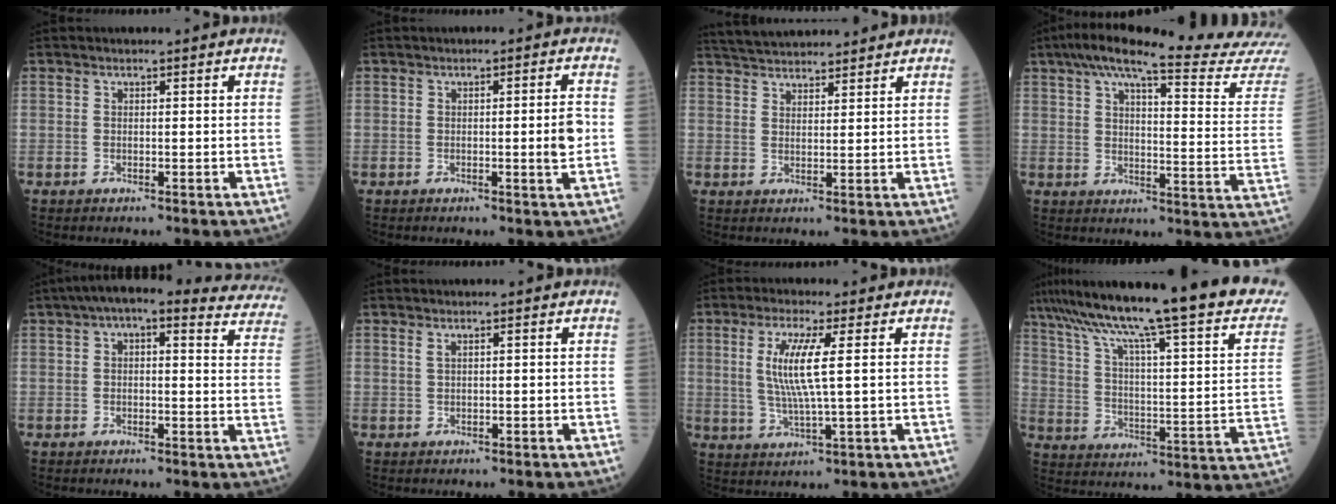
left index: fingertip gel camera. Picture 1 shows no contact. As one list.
[{"total": 3.0, "force": [-0.5, -0.4, 3.0], "torque": [-0.042, -0.007, -0.009]}, {"total": 10.8, "force": [10.2, 1.8, 3.1], "torque": [-0.053, 0.031, 0.158]}, {"total": 23.5, "force": [21.2, -1.3, 10.1], "torque": [-0.149, -0.082, 0.259]}, {"total": 18.2, "force": [15.4, 5.5, 8.0], "torque": [-0.077, 0.031, 0.159]}, {"total": 0.6, "force": [0.2, 0.0, 0.5], "torque": [-0.013, 0.000, 0.005]}, {"total": 7.3, "force": [1.3, -0.2, 7.1], "torque": [-0.156, -0.008, 0.023]}, {"total": 30.0, "force": [23.4, 1.7, 18.8], "torque": [-0.291, -0.028, 0.320]}]